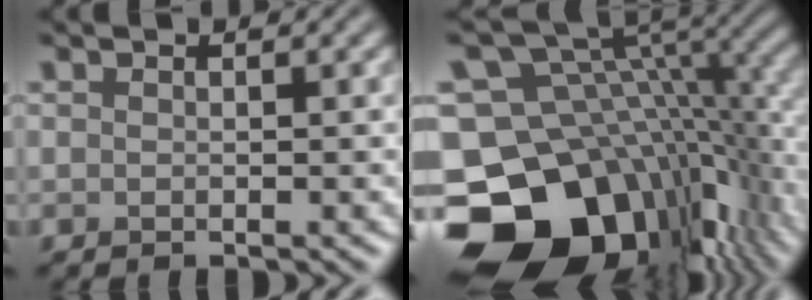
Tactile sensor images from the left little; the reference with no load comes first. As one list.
[{"total": 17.7, "force": [-6.4, 12.4, 10.9], "torque": [-0.195, -0.002, -0.086]}]